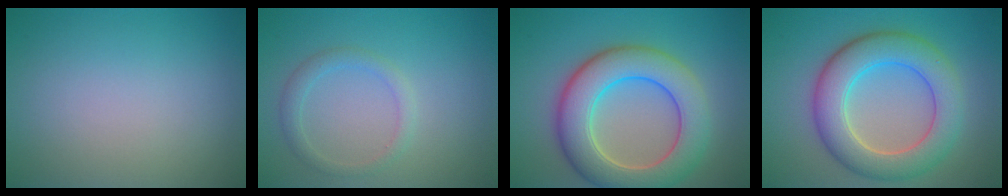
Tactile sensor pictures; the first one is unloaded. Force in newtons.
{"total": 1.8, "press": 1.8, "slide": 0.2}
{"total": 8.6, "press": 8.6, "slide": 0.5}
{"total": 7.6, "press": 7.6, "slide": 0.5}